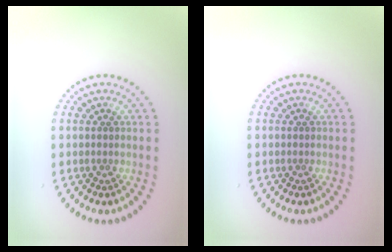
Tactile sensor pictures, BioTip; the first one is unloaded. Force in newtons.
{"total": 0.0}